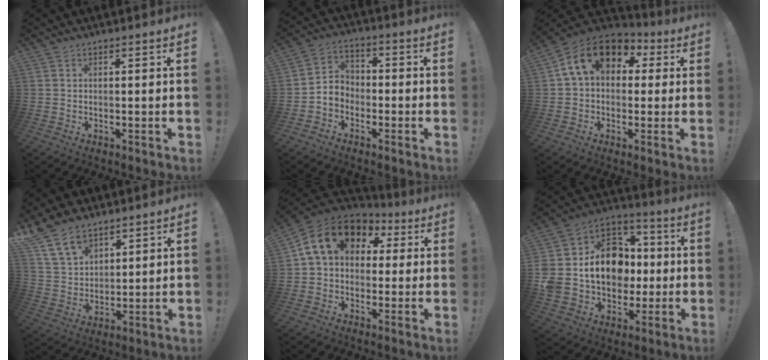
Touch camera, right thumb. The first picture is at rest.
{"total": 5.9, "force": [-3.0, 4.7, 1.6], "torque": [-0.031, 0.021, -0.055]}
{"total": 15.2, "force": [5.0, 10.3, 10.1], "torque": [-0.177, 0.009, 0.094]}
{"total": 12.2, "force": [8.6, 7.0, 5.0], "torque": [-0.100, -0.050, 0.169]}
{"total": 15.6, "force": [5.4, 11.1, 9.6], "torque": [-0.164, -0.002, 0.100]}
{"total": 19.7, "force": [0.5, 15.8, 11.8], "torque": [-0.203, 0.017, 0.037]}